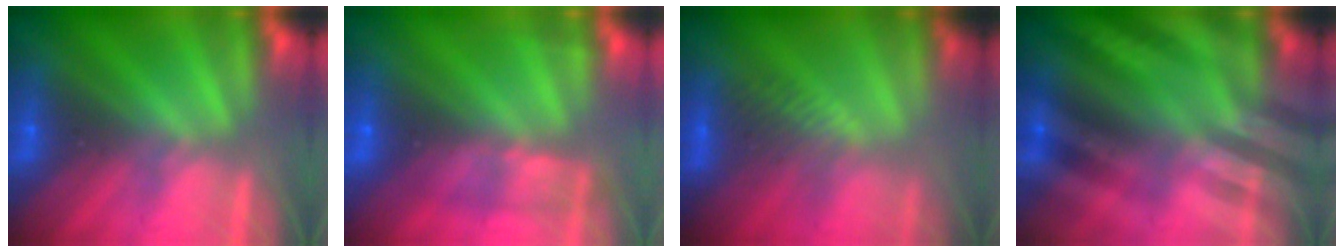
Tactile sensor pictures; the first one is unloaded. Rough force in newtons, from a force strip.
{"total": 2.4}
{"total": 3.0}
{"total": 2.8}